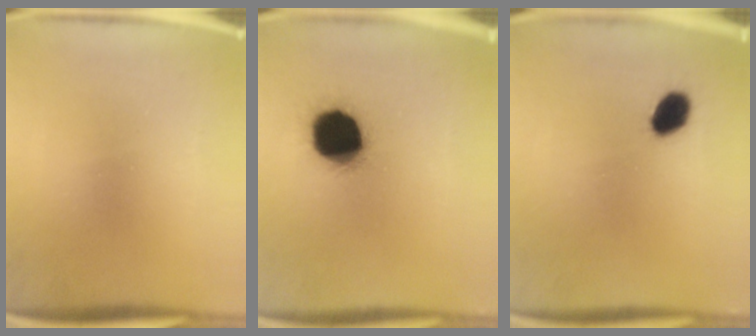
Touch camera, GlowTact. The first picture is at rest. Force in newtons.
{"total": 18.5}
{"total": 5.6}